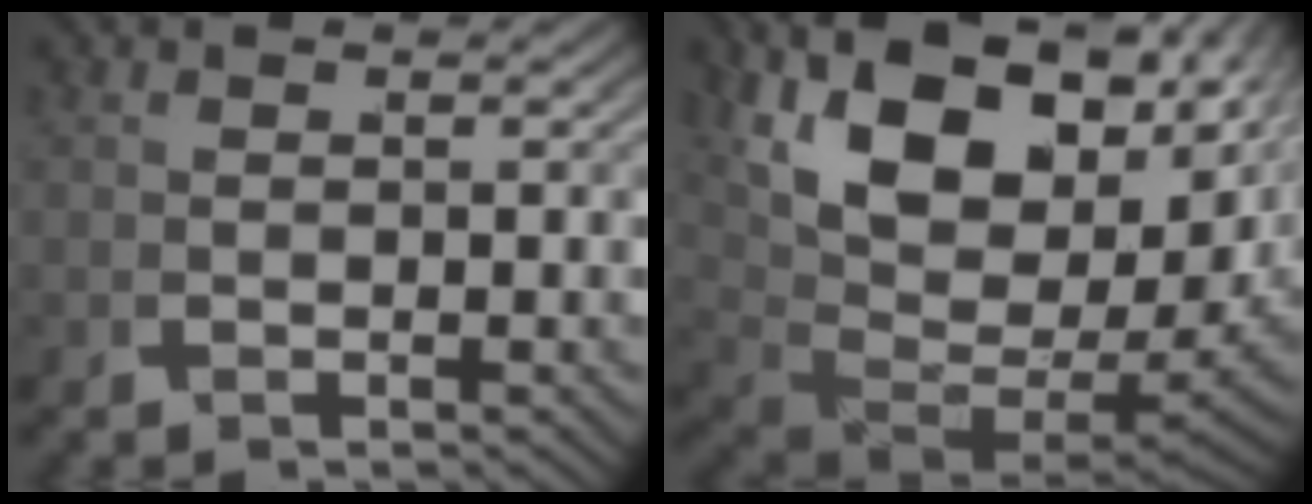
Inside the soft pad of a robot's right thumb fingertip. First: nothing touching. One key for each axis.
{"total": 19.7, "fx": 0.8, "fy": 13.4, "fz": 14.4, "tx": -0.284, "ty": -0.064, "tz": 0.045}